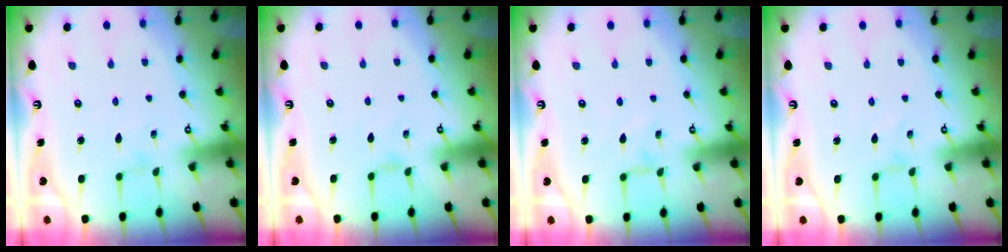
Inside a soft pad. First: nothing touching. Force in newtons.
{"total": 0.0}
{"total": 0.0}
{"total": 0.0}